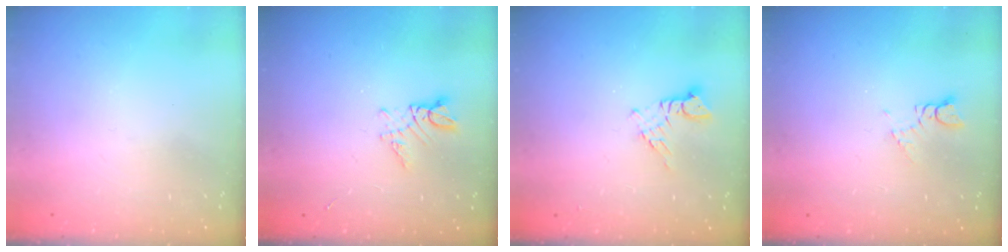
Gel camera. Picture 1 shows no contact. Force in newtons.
{"total": 3.7, "press": 3.7, "slide": 0.5}
{"total": 5.2, "press": 5.2, "slide": 0.5}
{"total": 1.7, "press": 1.6, "slide": 0.3}